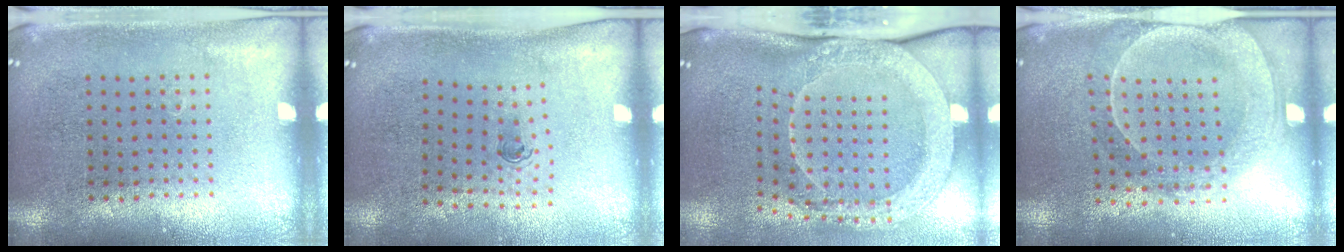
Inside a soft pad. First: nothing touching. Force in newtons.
{"total": 0.6, "press": 0.3, "slide": 0.5}
{"total": 2.4, "press": 2.1, "slide": 1.1}
{"total": 2.1, "press": 2.0, "slide": 0.7}